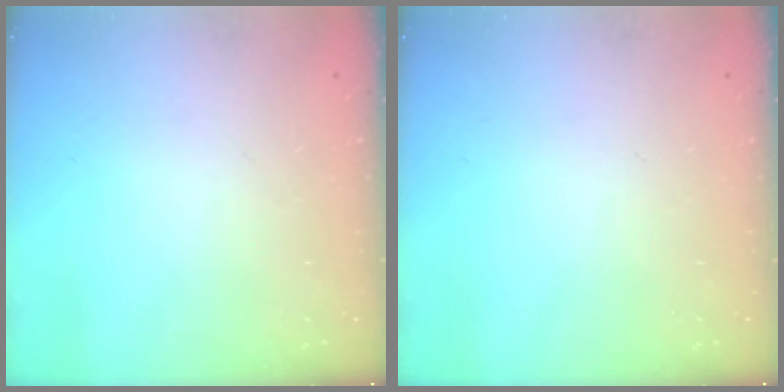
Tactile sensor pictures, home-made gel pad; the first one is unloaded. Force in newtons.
{"total": 0.0}